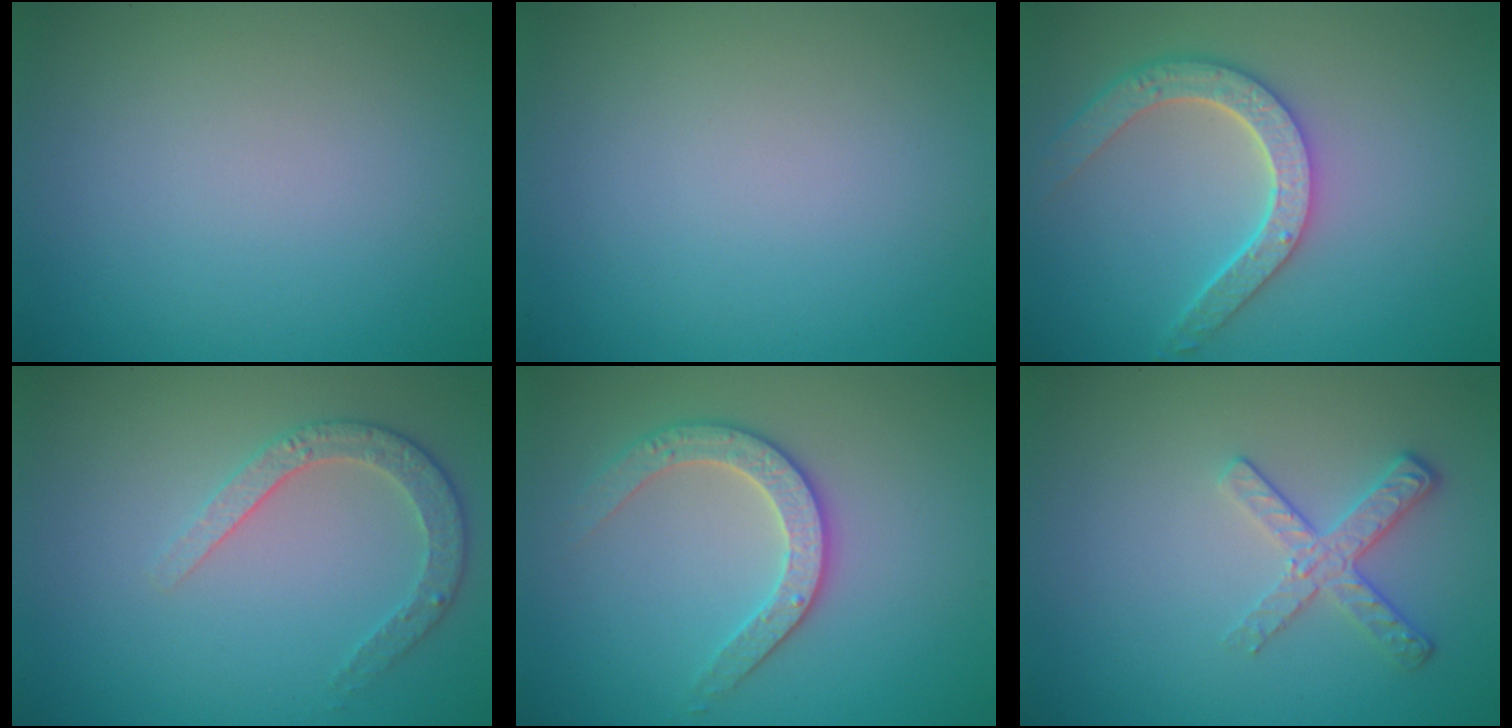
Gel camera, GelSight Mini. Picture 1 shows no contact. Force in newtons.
{"total": 0.0}
{"total": 4.6, "press": 3.8, "slide": 2.7}
{"total": 2.6, "press": 2.5, "slide": 0.8}
{"total": 2.9, "press": 2.9, "slide": 0.7}
{"total": 2.6, "press": 2.2, "slide": 1.4}